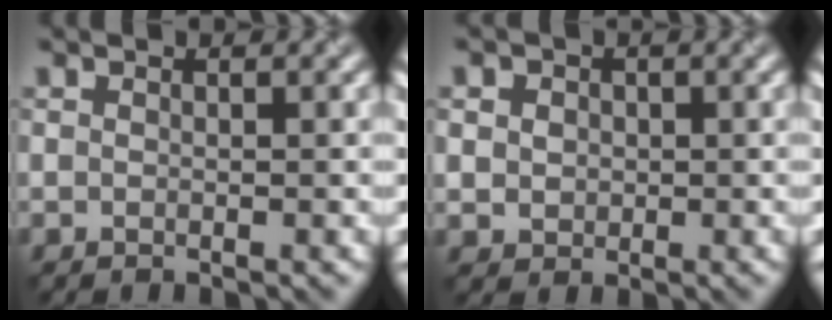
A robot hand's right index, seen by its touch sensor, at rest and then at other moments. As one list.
[{"total": 3.8, "force": [1.4, 3.2, 1.6], "torque": [-0.019, 0.022, 0.008]}]